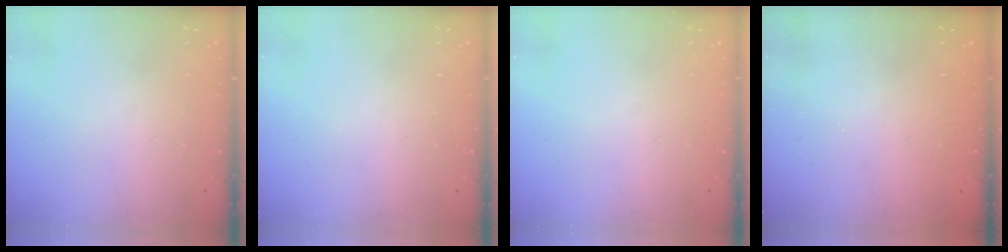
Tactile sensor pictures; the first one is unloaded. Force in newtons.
{"total": 0.0}
{"total": 0.0}
{"total": 2.3, "press": 2.2, "slide": 0.8}